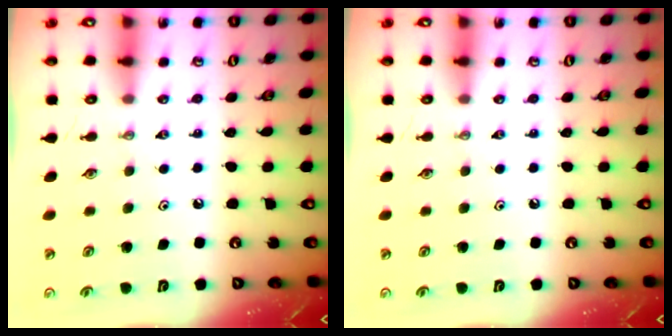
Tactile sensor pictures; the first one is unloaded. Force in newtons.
{"total": 0.0}